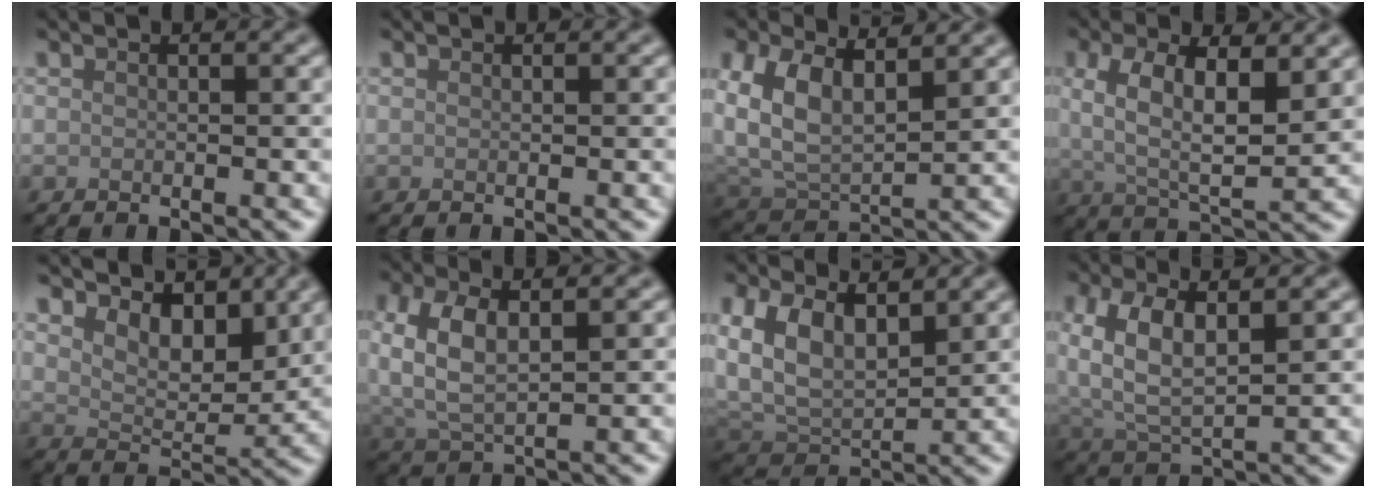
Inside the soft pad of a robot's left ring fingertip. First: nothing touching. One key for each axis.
{"total": 0.0}
{"total": 8.1, "fx": 3.6, "fy": 4.5, "fz": 5.7, "tx": -0.120, "ty": 0.007, "tz": 0.061}
{"total": 7.7, "fx": 1.9, "fy": 3.6, "fz": 6.5, "tx": -0.129, "ty": 0.003, "tz": 0.031}
{"total": 5.2, "fx": 3.7, "fy": 2.5, "fz": 2.7, "tx": -0.049, "ty": -0.009, "tz": 0.049}
{"total": 5.3, "fx": 1.2, "fy": 2.6, "fz": 4.5, "tx": -0.102, "ty": 0.006, "tz": 0.022}
{"total": 8.0, "fx": 3.4, "fy": 4.6, "fz": 5.5, "tx": -0.109, "ty": 0.001, "tz": 0.058}
{"total": 6.3, "fx": 2.0, "fy": 2.9, "fz": 5.2, "tx": -0.112, "ty": 0.004, "tz": 0.034}